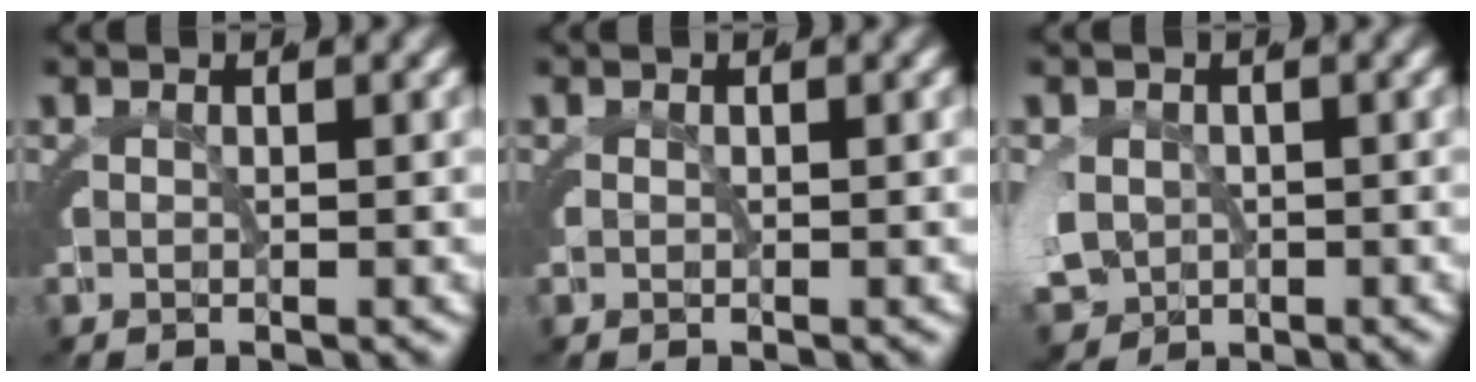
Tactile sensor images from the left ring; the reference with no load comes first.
{"total": 0.0}
{"total": 6.2, "force": [-1.6, 5.3, 2.7], "torque": [-0.081, -0.041, -0.010]}